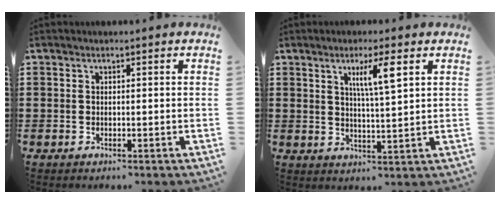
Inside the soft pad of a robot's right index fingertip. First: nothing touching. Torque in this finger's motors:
{"motor_torque": [0.95, 0.28, 0.43, 0.07]}